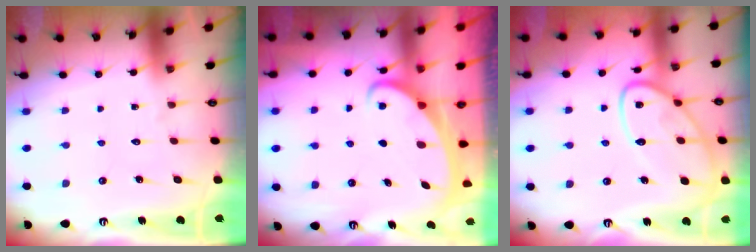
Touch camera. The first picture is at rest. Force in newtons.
{"total": 2.2, "press": 2.2, "slide": 0.3}
{"total": 14.6, "press": 14.6, "slide": 1.3}